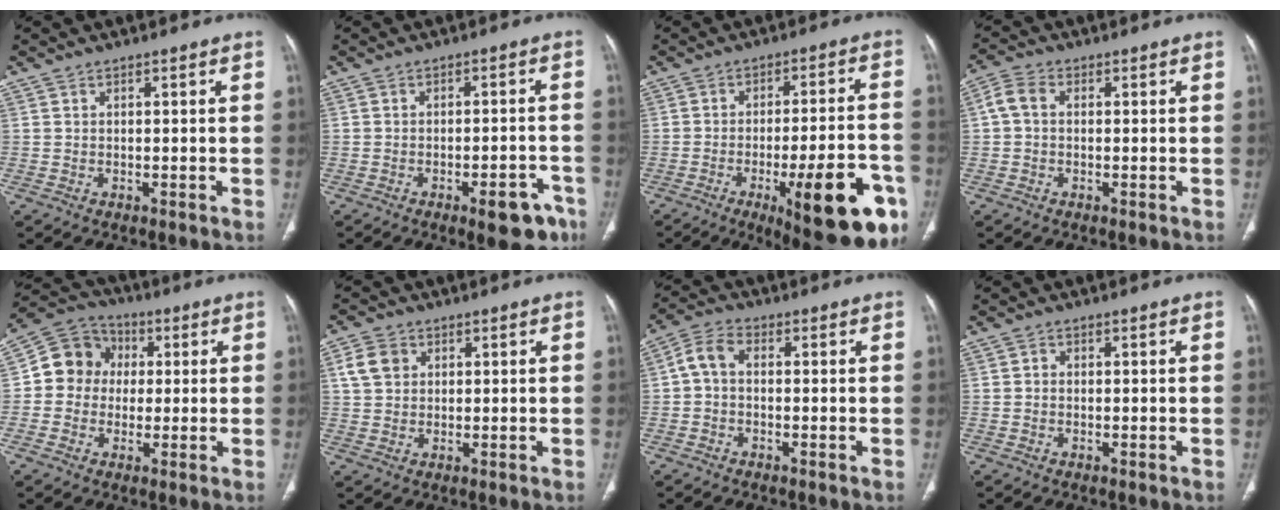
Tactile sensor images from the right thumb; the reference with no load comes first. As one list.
[{"total": 7.5, "force": [-4.4, 2.8, 5.4], "torque": [-0.046, 0.024, -0.052]}, {"total": 21.0, "force": [-9.1, 5.9, 17.9], "torque": [-0.183, 0.036, -0.114]}, {"total": 3.9, "force": [0.2, 2.8, 2.7], "torque": [-0.055, 0.013, -0.002]}, {"total": 10.2, "force": [0.8, 9.3, 4.1], "torque": [-0.042, 0.023, 0.000]}, {"total": 5.2, "force": [1.7, 4.2, 2.7], "torque": [-0.039, 0.002, 0.033]}, {"total": 4.8, "force": [-0.2, 3.1, 3.6], "torque": [-0.067, 0.016, -0.014]}, {"total": 0.8, "force": [-0.1, 0.7, 0.3], "torque": [0.002, 0.003, -0.003]}]